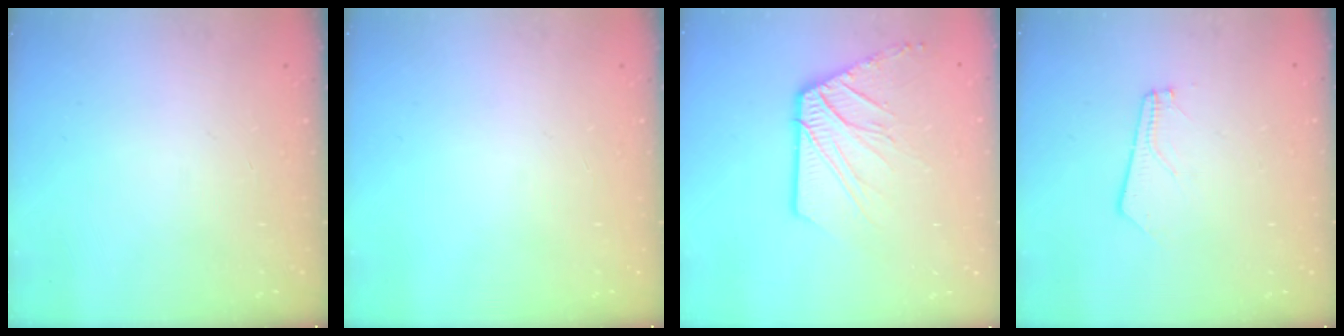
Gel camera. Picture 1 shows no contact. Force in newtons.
{"total": 0.0}
{"total": 11.3, "press": 11.3, "slide": 1.1}
{"total": 2.7, "press": 2.7, "slide": 0.4}